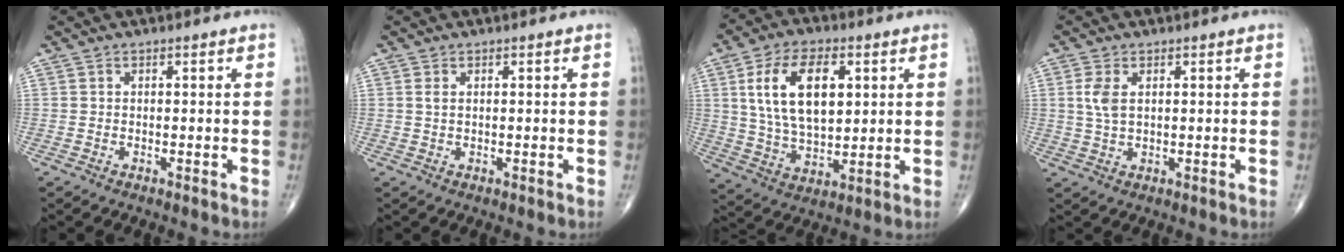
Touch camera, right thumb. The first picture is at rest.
{"total": 1.1, "force": [0.4, 0.6, 0.9], "torque": [-0.021, 0.006, 0.011]}
{"total": 15.8, "force": [4.1, 8.6, 12.6], "torque": [-0.214, -0.009, 0.081]}
{"total": 4.0, "force": [1.1, 2.1, 3.3], "torque": [-0.073, 0.001, 0.023]}